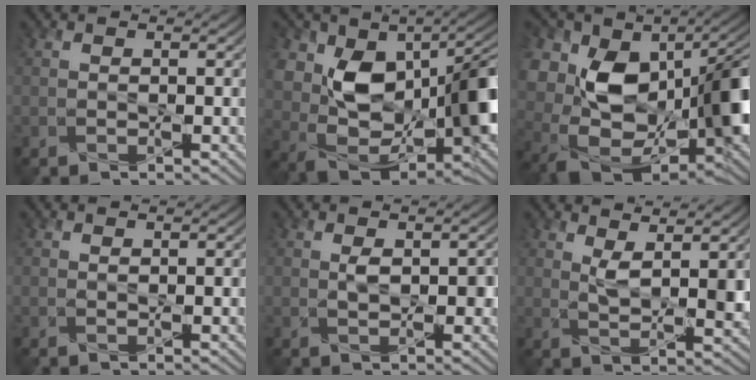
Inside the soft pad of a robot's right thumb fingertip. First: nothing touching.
{"total": 17.0, "force": [1.7, 11.2, 12.6], "torque": [-0.195, -0.021, 0.040]}
{"total": 18.7, "force": [1.9, 13.0, 13.3], "torque": [-0.208, -0.035, 0.069]}
{"total": 0.5, "force": [0.2, 0.2, 0.4], "torque": [-0.006, -0.002, 0.005]}
{"total": 2.4, "force": [0.3, 1.2, 2.0], "torque": [-0.038, -0.001, 0.007]}
{"total": 4.4, "force": [2.2, 1.2, 3.5], "torque": [-0.075, -0.009, 0.048]}